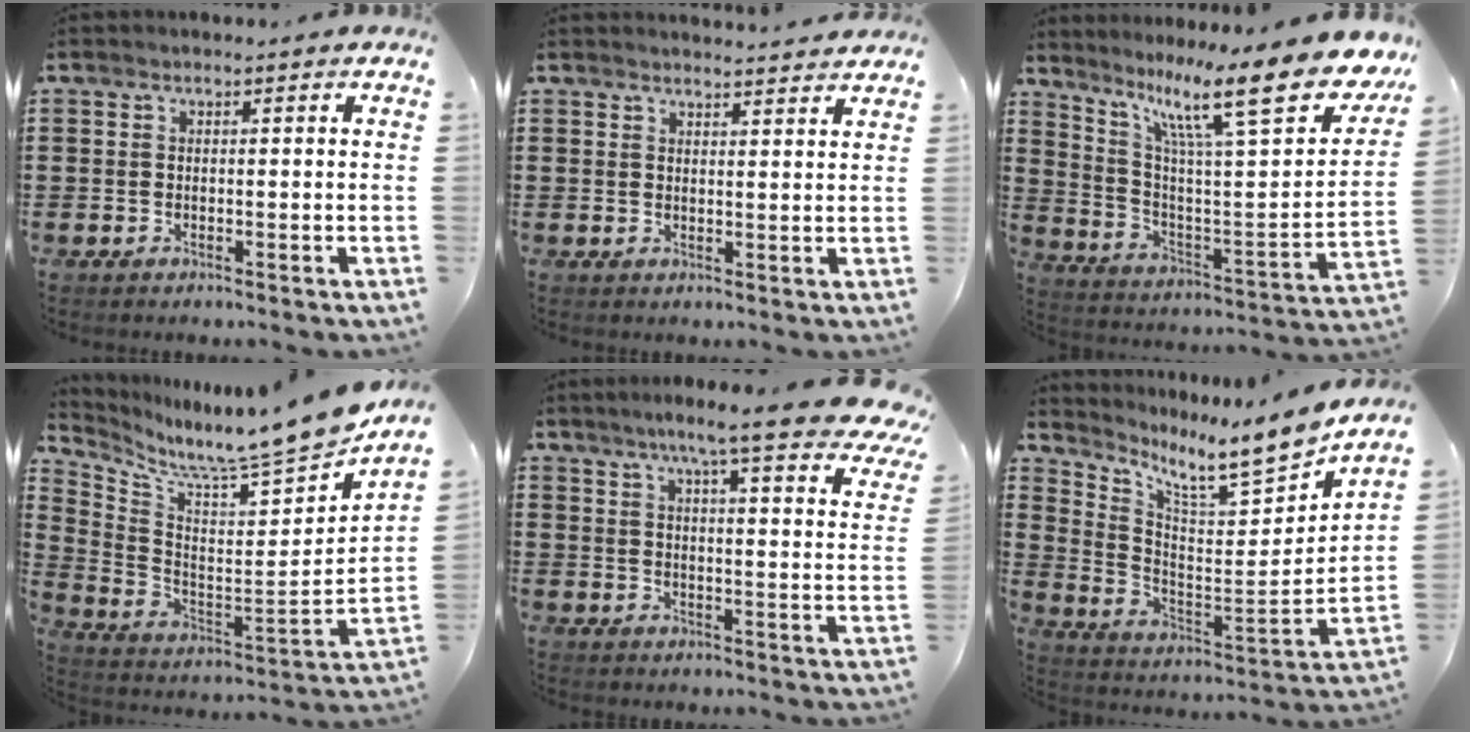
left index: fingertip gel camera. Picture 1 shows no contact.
{"total": 2.3, "force": [2.3, -0.1, 0.1], "torque": [-0.008, -0.006, 0.045]}
{"total": 15.9, "force": [10.7, 2.5, 11.5], "torque": [-0.212, -0.069, 0.165]}
{"total": 9.8, "force": [9.2, -1.2, 3.0], "torque": [-0.076, -0.103, 0.141]}
{"total": 8.9, "force": [7.2, 0.0, 5.2], "torque": [-0.099, -0.039, 0.117]}
{"total": 7.9, "force": [7.1, 0.4, 3.4], "torque": [-0.081, -0.078, 0.107]}